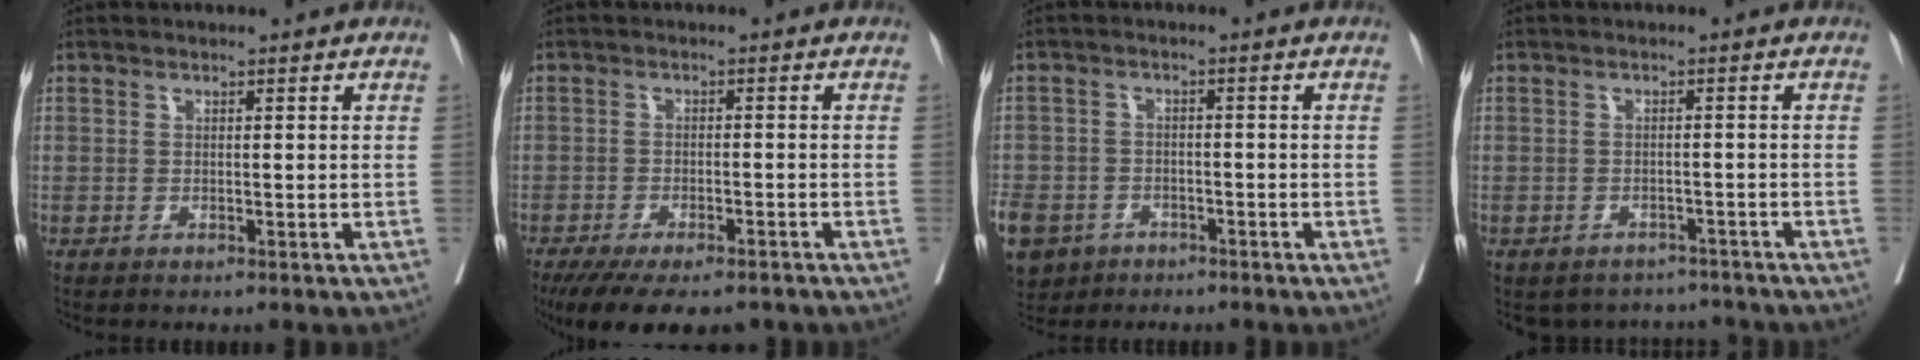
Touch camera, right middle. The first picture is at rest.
{"total": 13.3, "force": [-10.5, 3.5, 7.3], "torque": [-0.132, -0.026, -0.151]}
{"total": 14.5, "force": [-7.9, 10.8, 5.7], "torque": [-0.187, -0.017, -0.121]}
{"total": 9.0, "force": [-8.2, 3.4, 1.2], "torque": [-0.025, 0.017, -0.097]}